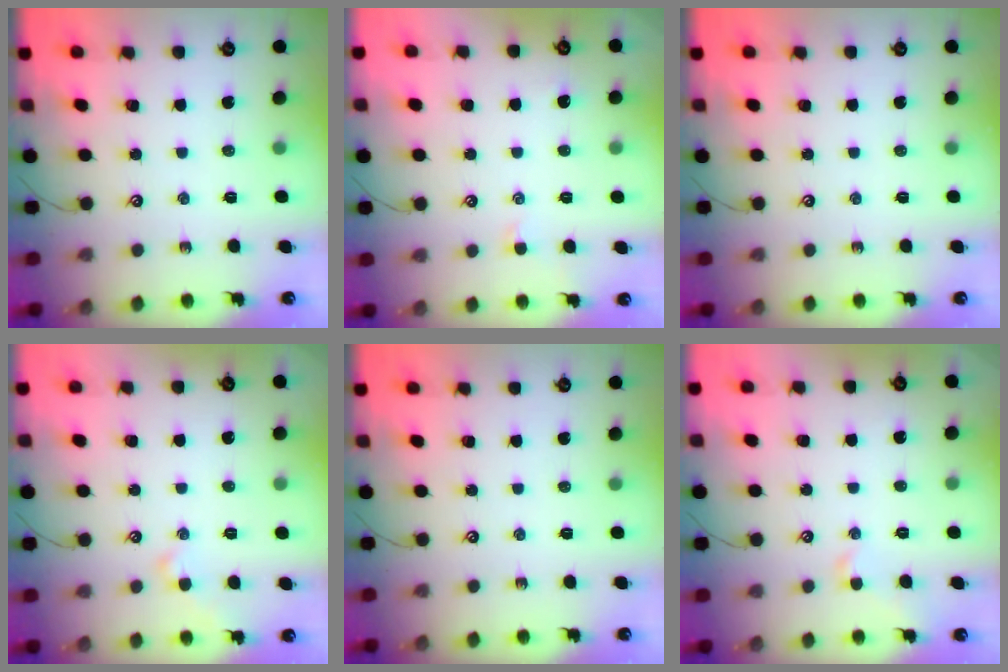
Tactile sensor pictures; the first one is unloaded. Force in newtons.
{"total": 2.0, "press": 2.0, "slide": 0.3}
{"total": 0.0}
{"total": 1.3, "press": 1.2, "slide": 0.4}
{"total": 0.0}
{"total": 1.0, "press": 0.9, "slide": 0.4}